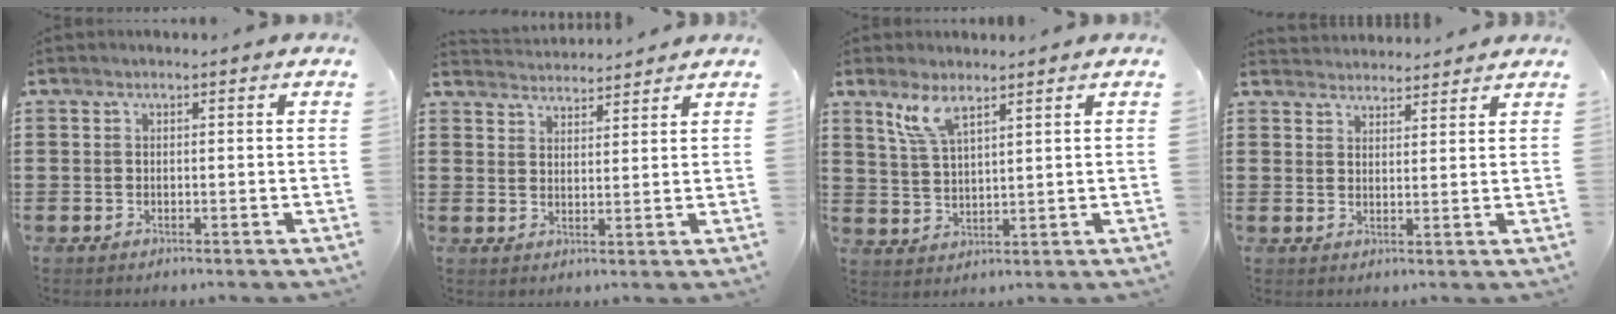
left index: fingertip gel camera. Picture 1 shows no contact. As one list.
[{"total": 3.1, "force": [3.1, 0.0, -0.3], "torque": [-0.004, -0.014, 0.059]}, {"total": 5.5, "force": [3.8, 1.4, 3.7], "torque": [-0.084, 0.000, 0.069]}, {"total": 2.7, "force": [2.7, 0.3, -0.5], "torque": [0.001, -0.008, 0.053]}]